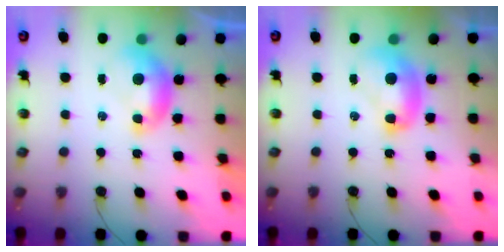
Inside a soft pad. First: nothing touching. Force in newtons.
{"total": 2.5, "press": 2.5, "slide": 0.2}